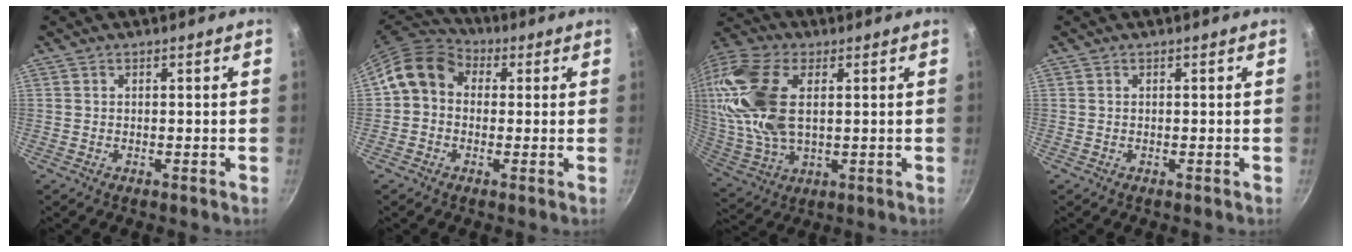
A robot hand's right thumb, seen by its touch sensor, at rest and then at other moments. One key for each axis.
{"total": 10.3, "fx": 1.1, "fy": 8.1, "fz": 6.2, "tx": -0.102, "ty": 0.031, "tz": 0.004}
{"total": 21.4, "fx": 4.4, "fy": 11.6, "fz": 17.5, "tx": -0.411, "ty": 0.002, "tz": 0.081}
{"total": 0.0}